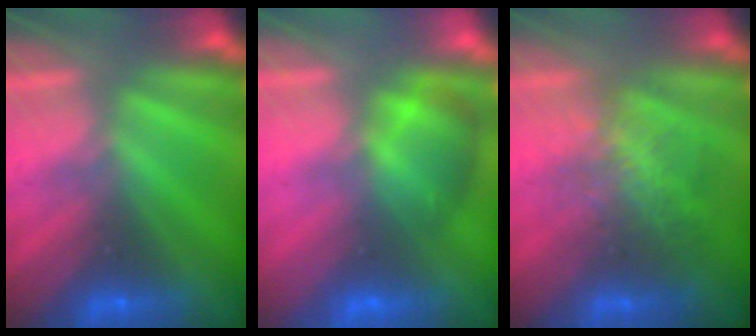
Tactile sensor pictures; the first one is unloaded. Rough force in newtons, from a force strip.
{"total": 2.9}
{"total": 2.8}